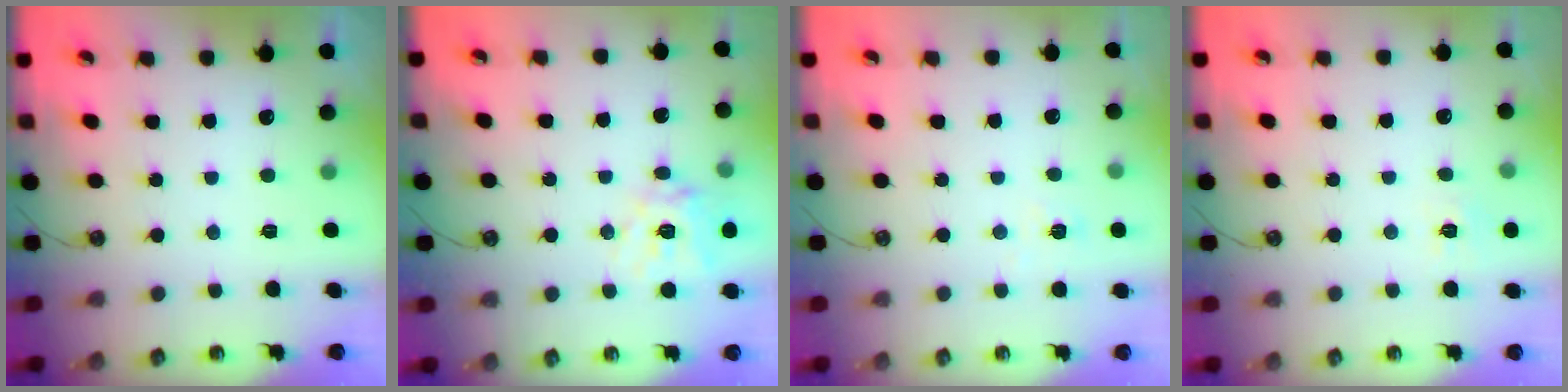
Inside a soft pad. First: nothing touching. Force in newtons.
{"total": 14.2, "press": 14.1, "slide": 1.7}
{"total": 4.2, "press": 4.2, "slide": 0.5}
{"total": 6.1, "press": 6.1, "slide": 0.7}